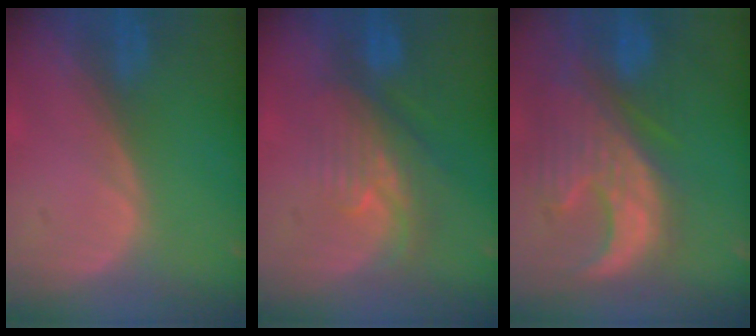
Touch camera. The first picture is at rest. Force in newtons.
{"total": 8.0, "press": 7.2, "slide": 3.3}
{"total": 12.4, "press": 11.2, "slide": 5.4}